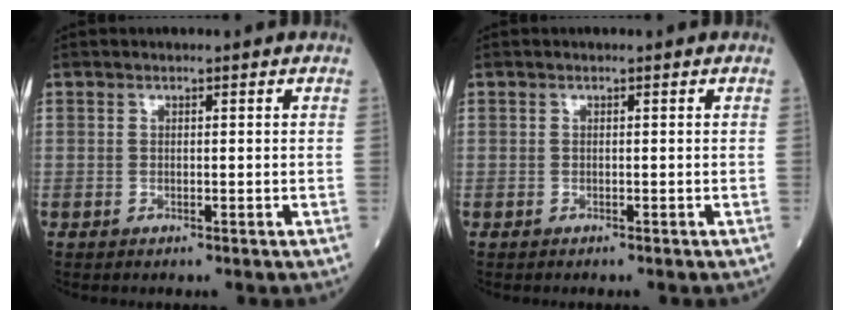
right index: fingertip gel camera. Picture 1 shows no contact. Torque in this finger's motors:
{"motor_torque": [0.08, 0.01, -0.05, 0.02]}